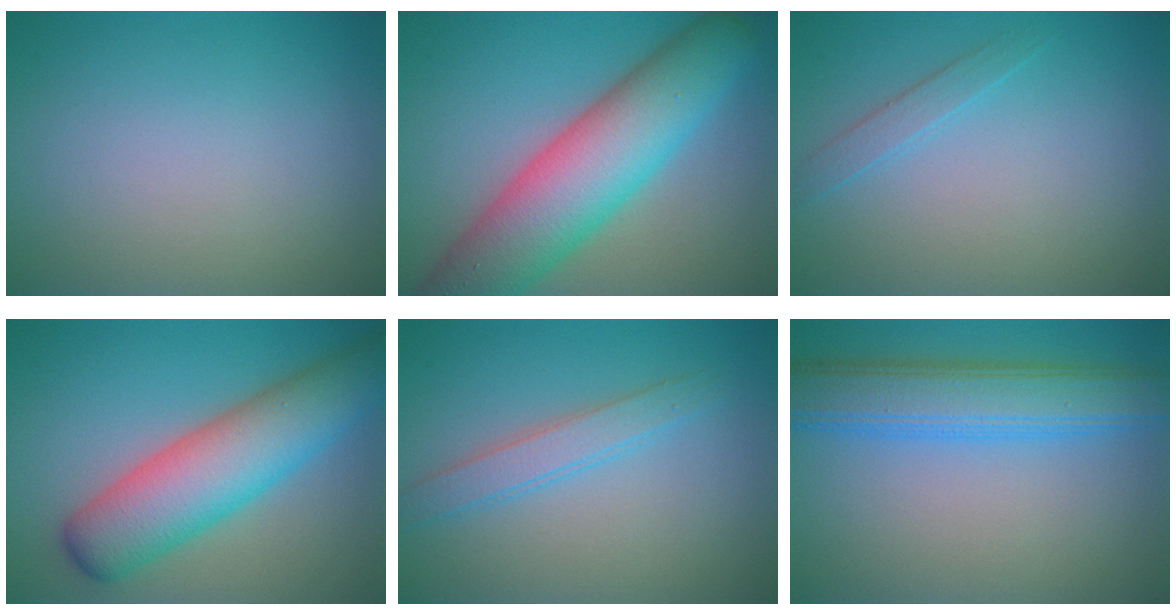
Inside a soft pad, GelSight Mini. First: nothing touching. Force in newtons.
{"total": 11.0, "press": 11.0, "slide": 0.5}
{"total": 1.4, "press": 1.4, "slide": 0.1}
{"total": 8.6, "press": 8.6, "slide": 0.3}
{"total": 2.5, "press": 2.5, "slide": 0.2}
{"total": 6.5, "press": 6.5, "slide": 0.1}